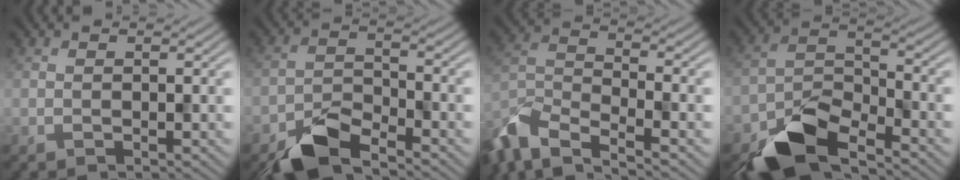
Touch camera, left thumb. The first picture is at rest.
{"total": 6.4, "force": [-5.1, 2.1, 3.4], "torque": [-0.060, -0.004, -0.104]}
{"total": 9.5, "force": [-7.1, 2.9, 5.6], "torque": [-0.122, -0.015, -0.154]}
{"total": 9.8, "force": [-7.2, 3.9, 5.4], "torque": [-0.094, -0.008, -0.149]}